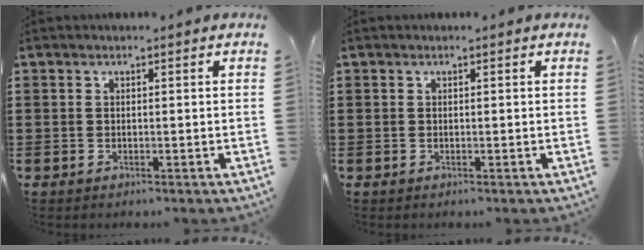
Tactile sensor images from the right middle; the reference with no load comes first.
{"total": 0.0}